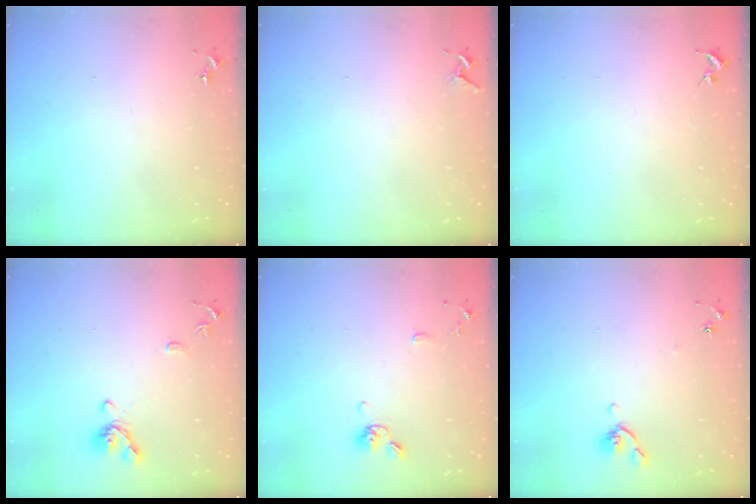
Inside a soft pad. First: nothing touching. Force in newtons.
{"total": 4.3, "press": 4.3, "slide": 0.5}
{"total": 0.0}
{"total": 10.3, "press": 10.2, "slide": 1.5}
{"total": 9.4, "press": 9.2, "slide": 1.8}
{"total": 5.7, "press": 5.6, "slide": 1.1}